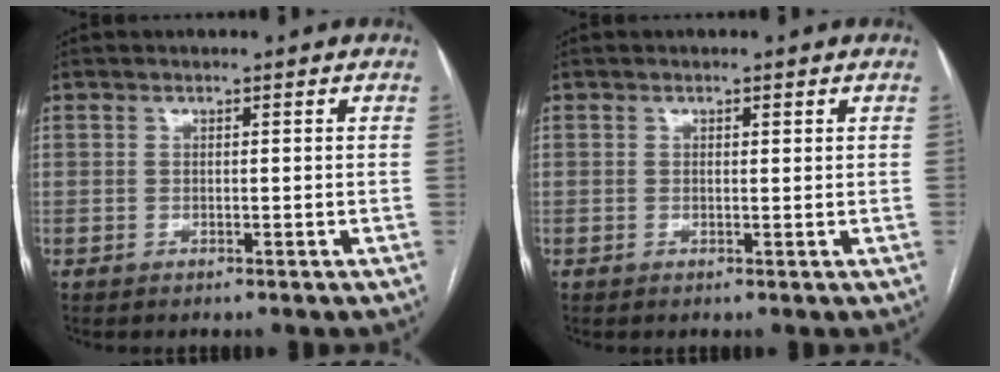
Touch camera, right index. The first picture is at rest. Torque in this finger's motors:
{"motor_torque": [-0.02, -0.01, -0.09, -0.01]}